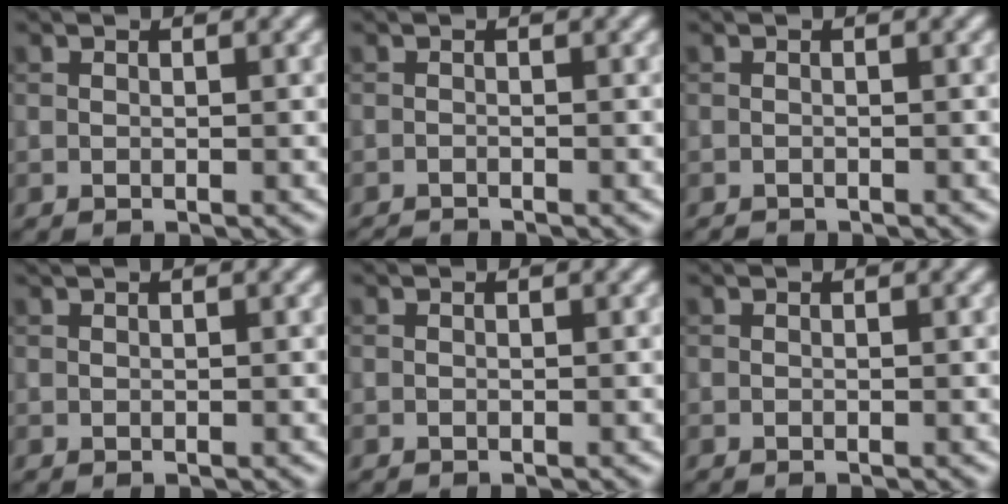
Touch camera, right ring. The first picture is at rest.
{"total": 1.4, "force": [-1.4, 0.1, 0.3], "torque": [-0.001, -0.007, -0.026]}
{"total": 0.6, "force": [-0.6, 0.0, 0.0], "torque": [0.002, -0.002, -0.012]}
{"total": 0.6, "force": [0.4, 0.2, 0.4], "torque": [-0.010, 0.003, 0.003]}
{"total": 0.0}
{"total": 0.0}